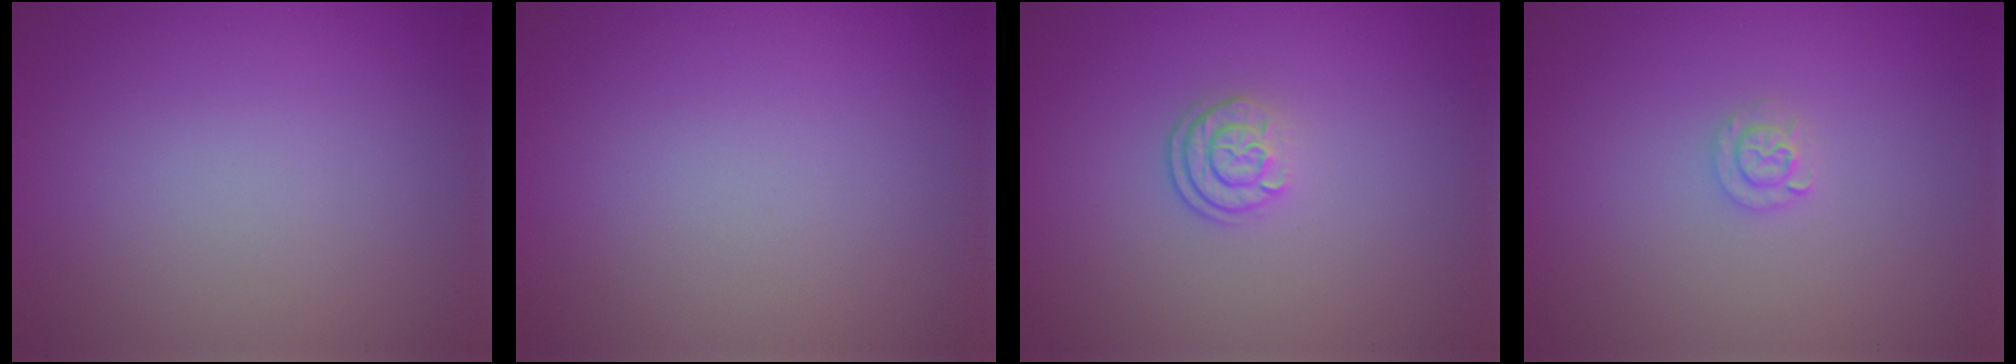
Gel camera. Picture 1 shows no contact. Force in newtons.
{"total": 0.0}
{"total": 2.1, "press": 1.8, "slide": 1.2}
{"total": 1.3, "press": 1.3, "slide": 0.2}